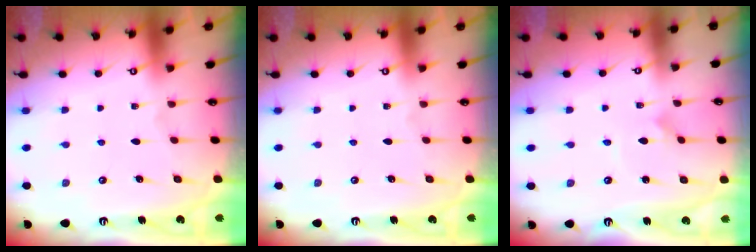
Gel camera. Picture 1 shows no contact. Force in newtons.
{"total": 0.0}
{"total": 2.5, "press": 2.5, "slide": 0.1}